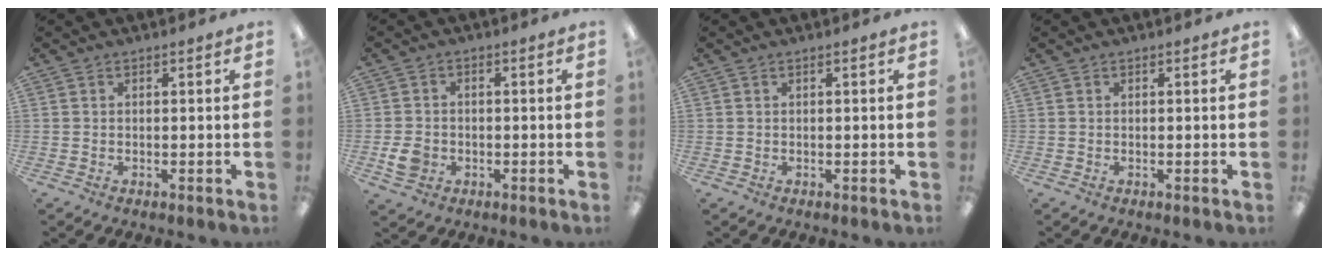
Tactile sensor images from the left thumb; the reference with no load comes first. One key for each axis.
{"total": 4.6, "fx": -1.5, "fy": 3.8, "fz": 2.1, "tx": -0.036, "ty": 0.001, "tz": -0.027}
{"total": 0.0}
{"total": 0.0}